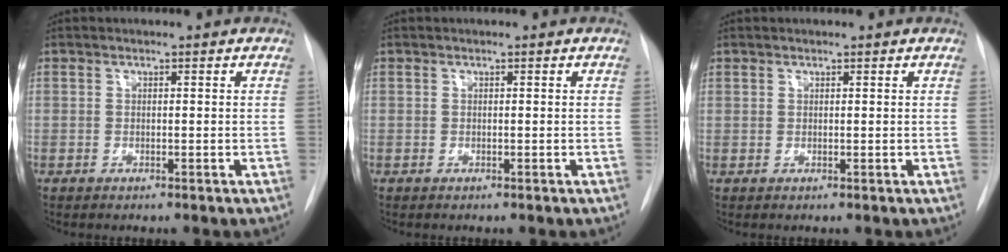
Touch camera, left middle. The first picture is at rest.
{"total": 0.0}
{"total": 0.5, "force": [0.4, 0.3, 0.0], "torque": [0.001, -0.002, 0.004]}